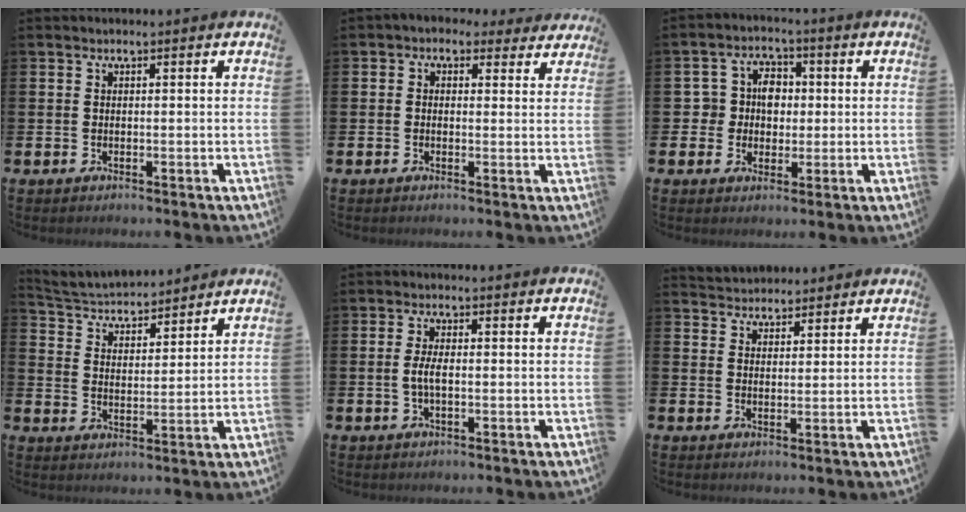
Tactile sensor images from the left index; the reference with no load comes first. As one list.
[{"total": 2.1, "force": [1.6, 1.3, 0.4], "torque": [-0.003, -0.011, 0.021]}, {"total": 5.5, "force": [1.0, 4.9, 2.2], "torque": [-0.047, 0.009, 0.010]}, {"total": 4.1, "force": [4.0, 1.0, 0.0], "torque": [-0.024, -0.034, 0.065]}, {"total": 2.5, "force": [-0.2, 1.0, 2.3], "torque": [-0.043, -0.003, -0.009]}, {"total": 3.5, "force": [3.4, 0.9, -0.3], "torque": [0.000, -0.015, 0.062]}]